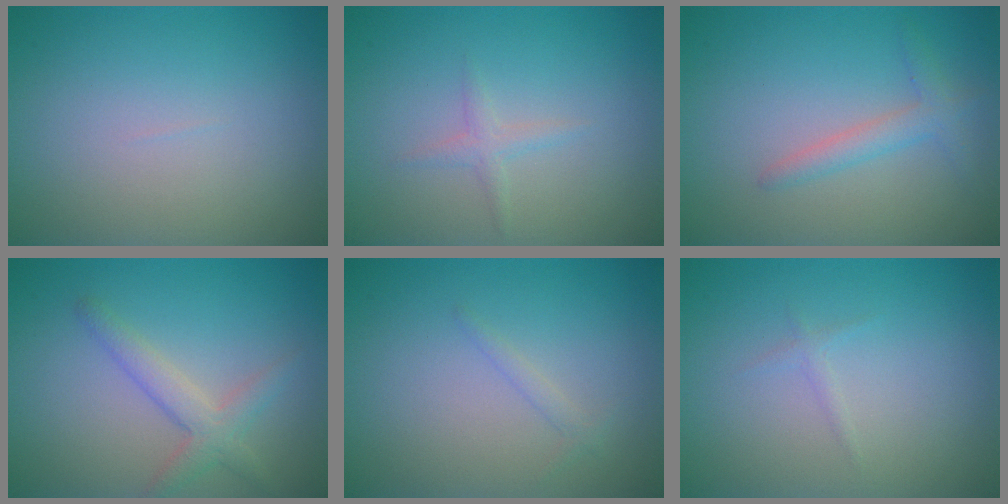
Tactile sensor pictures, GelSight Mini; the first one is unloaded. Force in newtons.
{"total": 1.1, "press": 1.1, "slide": 0.0}
{"total": 2.0, "press": 2.0, "slide": 0.1}
{"total": 2.7, "press": 2.7, "slide": 0.1}
{"total": 0.9, "press": 0.9, "slide": 0.0}
{"total": 0.6, "press": 0.6, "slide": 0.1}